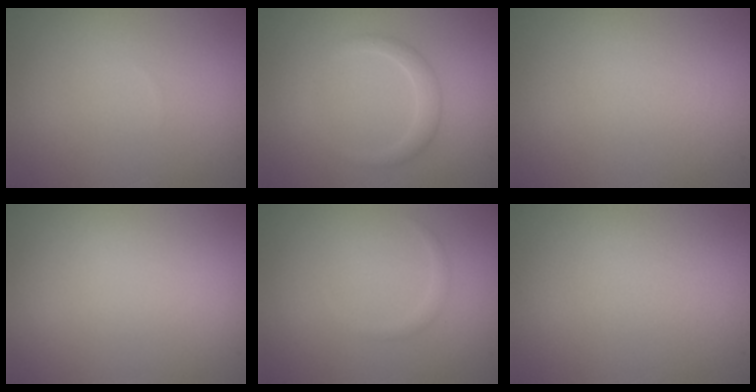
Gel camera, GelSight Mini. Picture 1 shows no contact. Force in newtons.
{"total": 1.7, "press": 1.7, "slide": 0.0}
{"total": 0.0}
{"total": 0.0}
{"total": 0.7, "press": 0.7, "slide": 0.0}
{"total": 0.0}